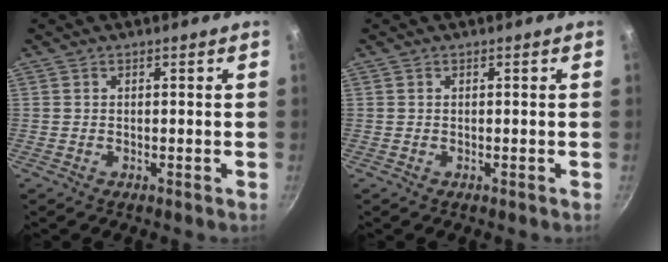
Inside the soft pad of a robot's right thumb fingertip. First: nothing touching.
{"total": 0.0}